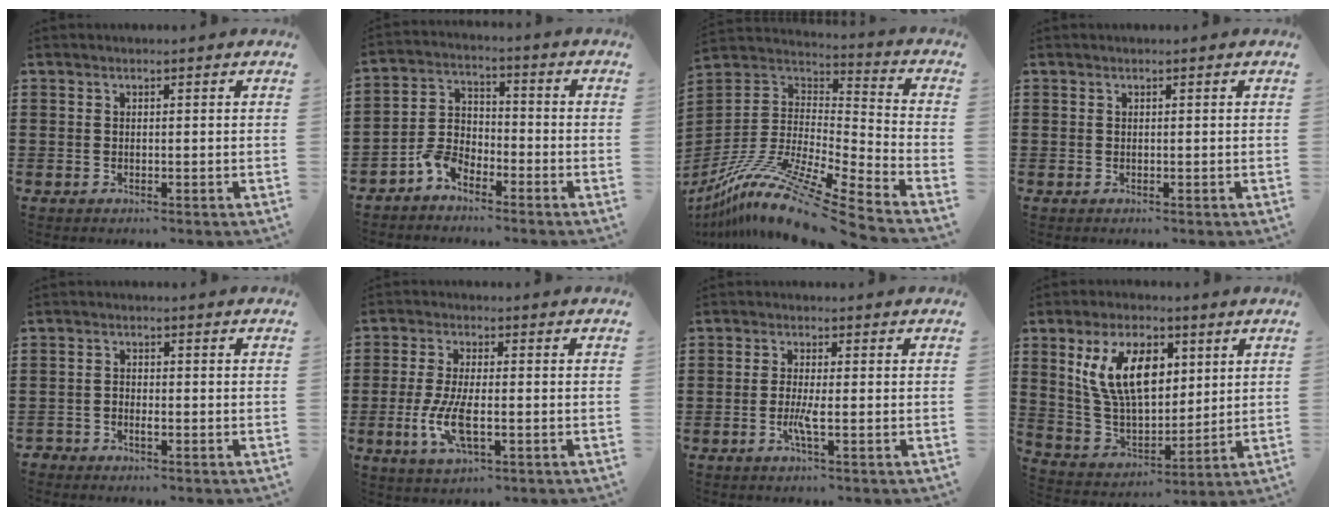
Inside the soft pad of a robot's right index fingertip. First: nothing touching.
{"total": 5.3, "force": [-3.9, 2.9, 2.0], "torque": [-0.057, 0.012, -0.081]}
{"total": 13.3, "force": [-10.5, 0.4, 8.2], "torque": [-0.167, -0.002, -0.206]}
{"total": 0.0}
{"total": 1.6, "force": [-1.2, 0.7, 0.7], "torque": [-0.015, 0.000, -0.025]}
{"total": 7.1, "force": [-1.8, 2.5, 6.3], "torque": [-0.139, -0.010, -0.037]}
{"total": 3.0, "force": [-1.1, 0.2, 2.8], "torque": [-0.062, -0.009, -0.024]}
{"total": 11.8, "force": [4.6, 6.5, 8.7], "torque": [-0.199, 0.018, 0.085]}